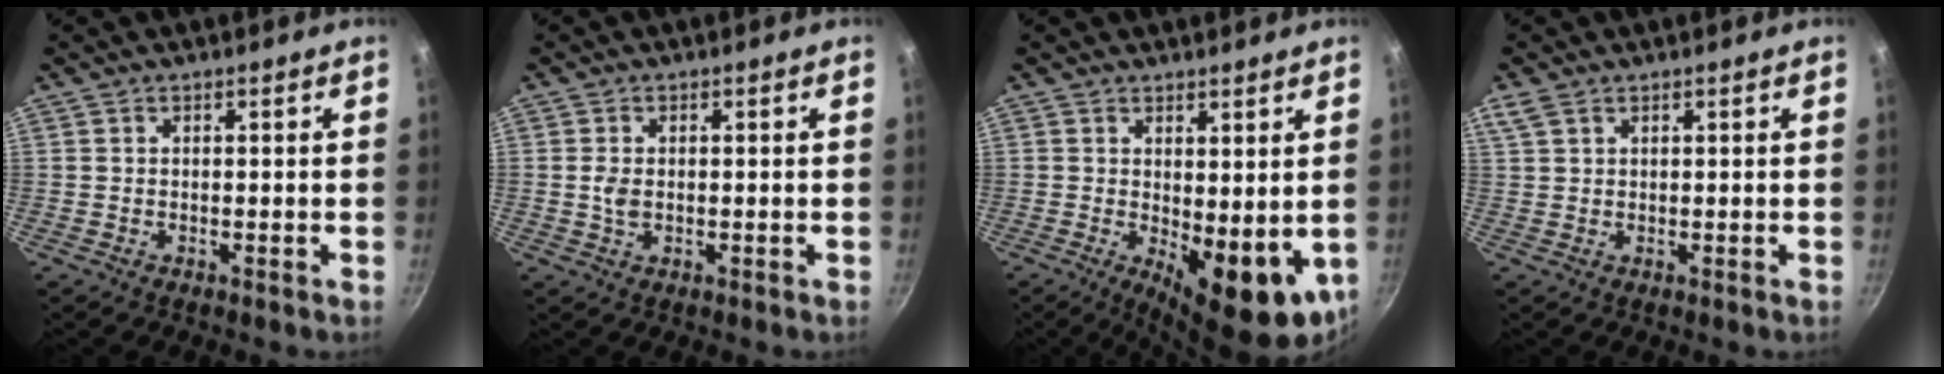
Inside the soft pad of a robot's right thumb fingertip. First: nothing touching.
{"total": 2.5, "force": [0.0, 1.6, 1.8], "torque": [-0.036, -0.001, -0.001]}
{"total": 11.4, "force": [-0.3, 5.0, 10.2], "torque": [-0.112, -0.015, 0.010]}
{"total": 2.5, "force": [1.5, 1.3, 1.5], "torque": [-0.031, 0.004, 0.036]}